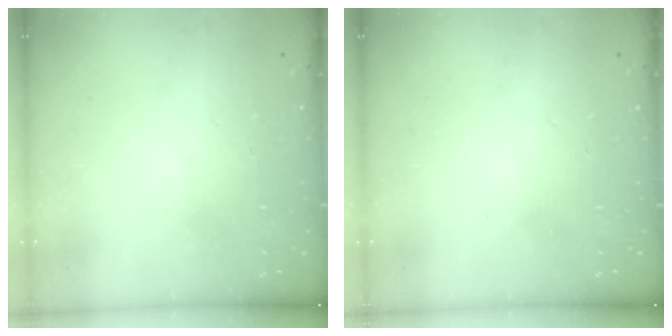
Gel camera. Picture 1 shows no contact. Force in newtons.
{"total": 0.0}